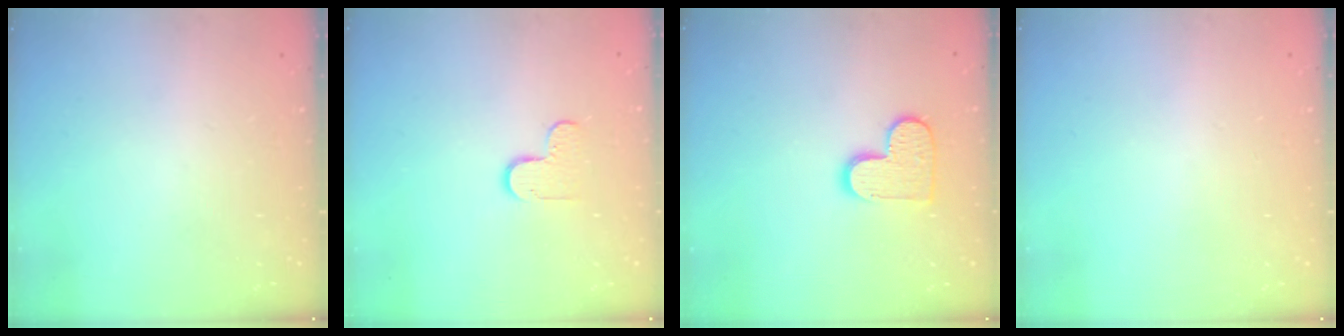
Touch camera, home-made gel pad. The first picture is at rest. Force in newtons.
{"total": 5.1, "press": 5.0, "slide": 0.5}
{"total": 10.5, "press": 10.5, "slide": 0.5}
{"total": 0.8, "press": 0.5, "slide": 0.6}